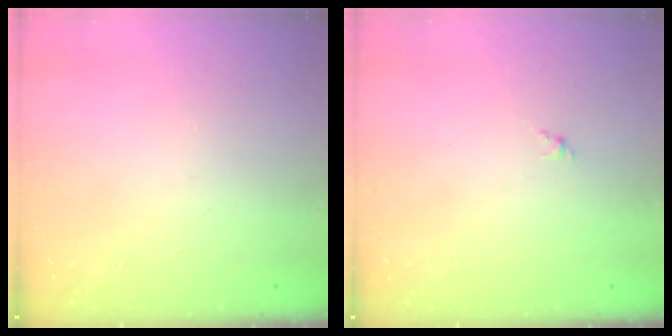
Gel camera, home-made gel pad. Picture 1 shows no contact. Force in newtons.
{"total": 1.6, "press": 1.5, "slide": 0.6}